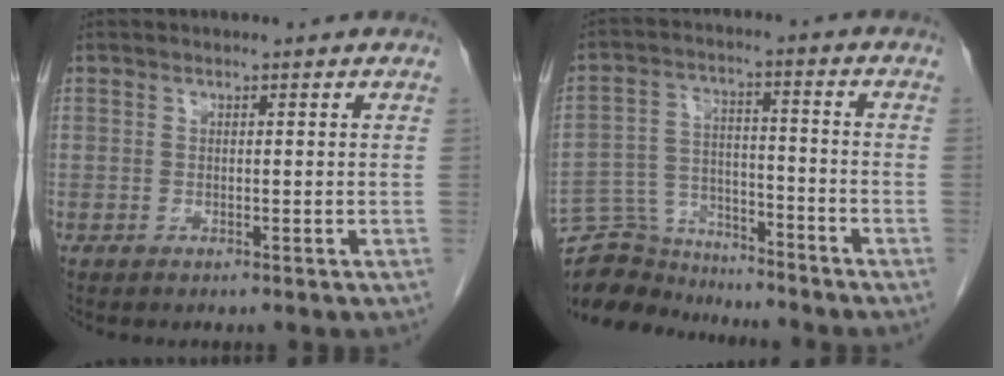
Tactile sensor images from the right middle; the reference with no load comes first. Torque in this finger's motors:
{"motor_torque": [-0.15, -0.12, 0.02, -0.07]}